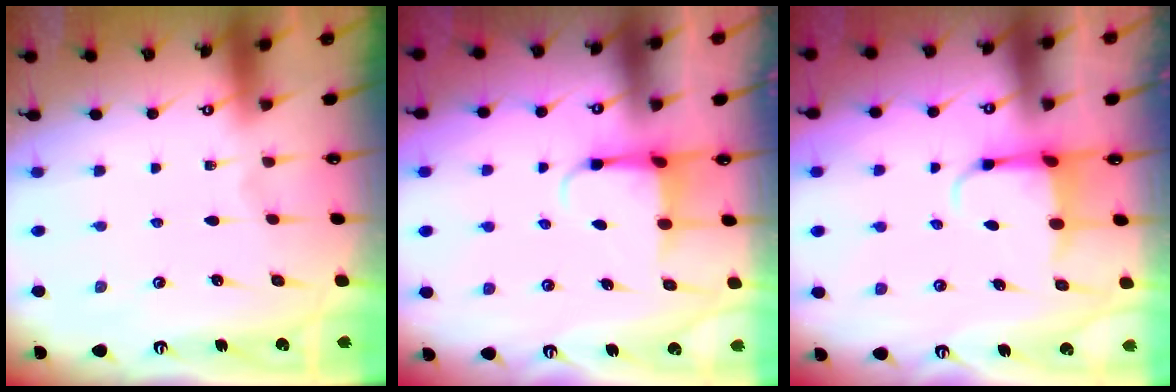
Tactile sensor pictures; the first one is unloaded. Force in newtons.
{"total": 4.0, "press": 3.8, "slide": 1.1}
{"total": 4.0, "press": 3.9, "slide": 1.0}